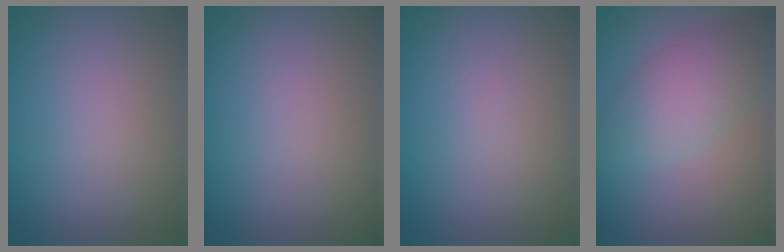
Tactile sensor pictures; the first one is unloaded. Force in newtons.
{"total": 0.0}
{"total": 0.0}
{"total": 4.5, "press": 4.5, "slide": 0.0}